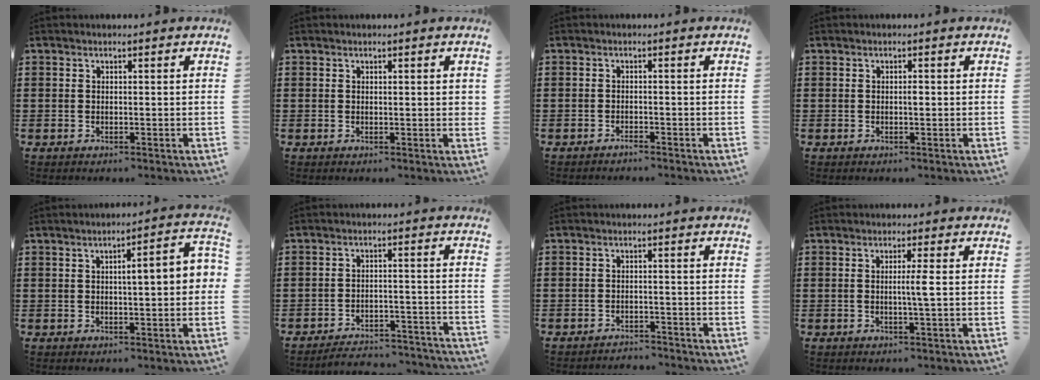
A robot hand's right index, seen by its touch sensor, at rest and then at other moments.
{"total": 0.8, "force": [0.3, 0.3, 0.7], "torque": [-0.013, 0.004, 0.005]}
{"total": 1.1, "force": [-1.0, 0.0, 0.3], "torque": [-0.009, -0.001, -0.020]}
{"total": 0.8, "force": [-0.1, 0.2, 0.8], "torque": [-0.016, -0.004, -0.001]}
{"total": 4.7, "force": [0.2, 0.7, 4.6], "torque": [-0.076, -0.001, -0.003]}
{"total": 4.0, "force": [-3.9, 0.3, 0.8], "torque": [-0.020, 0.003, -0.080]}
{"total": 2.3, "force": [-2.2, 0.2, -0.1], "torque": [-0.006, 0.001, -0.049]}
{"total": 2.6, "force": [-0.1, -0.3, 2.6], "torque": [-0.047, -0.006, -0.006]}